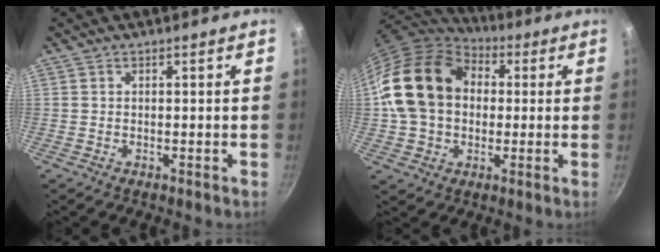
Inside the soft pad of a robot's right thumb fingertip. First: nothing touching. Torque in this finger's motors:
{"motor_torque": [1.42, 3.59, 1.22, -0.96, 0.27]}